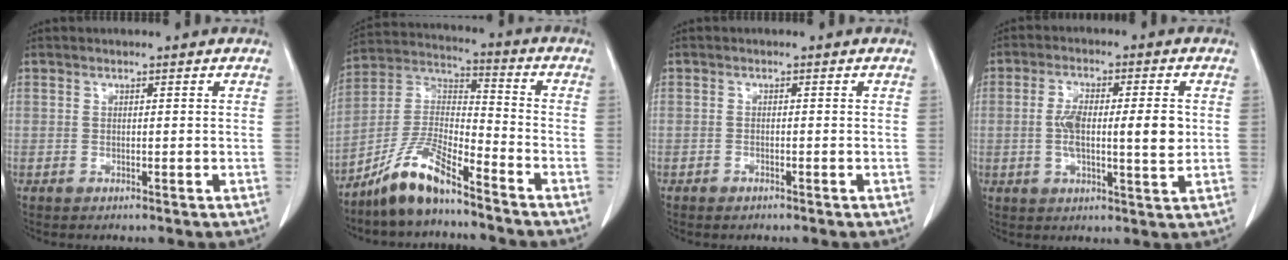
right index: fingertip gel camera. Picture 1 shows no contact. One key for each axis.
{"total": 10.2, "fx": -8.1, "fy": 1.8, "fz": 6.0, "tx": -0.129, "ty": 0.008, "tz": -0.156}
{"total": 0.7, "fx": -0.6, "fy": 0.3, "fz": 0.3, "tx": -0.006, "ty": 0.000, "tz": -0.005}
{"total": 9.6, "fx": 0.3, "fy": 2.6, "fz": 9.2, "tx": -0.159, "ty": 0.007, "tz": 0.003}